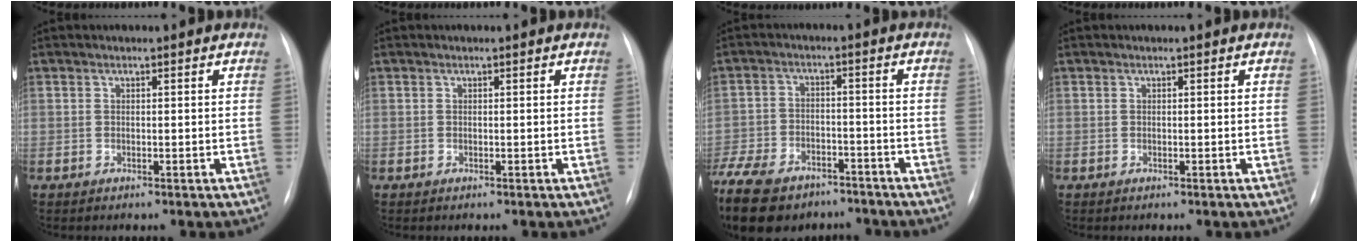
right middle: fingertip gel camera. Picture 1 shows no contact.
{"total": 0.0}
{"total": 21.8, "force": [-15.3, 11.5, 10.5], "torque": [-0.308, -0.034, -0.235]}
{"total": 0.0}